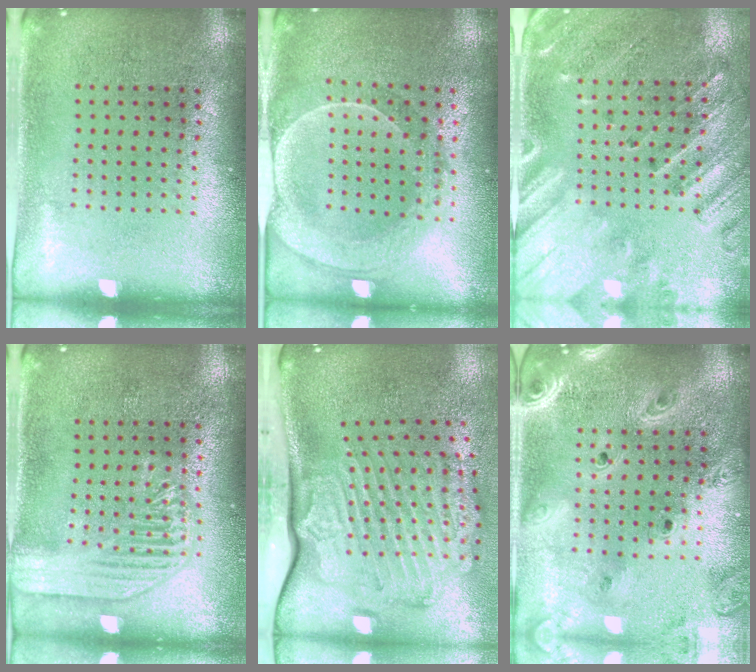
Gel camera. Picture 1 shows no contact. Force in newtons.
{"total": 2.0, "press": 1.9, "slide": 0.7}
{"total": 2.5, "press": 2.1, "slide": 1.4}
{"total": 1.8, "press": 1.8, "slide": 0.3}
{"total": 3.5, "press": 2.5, "slide": 2.5}
{"total": 3.1, "press": 2.6, "slide": 1.7}